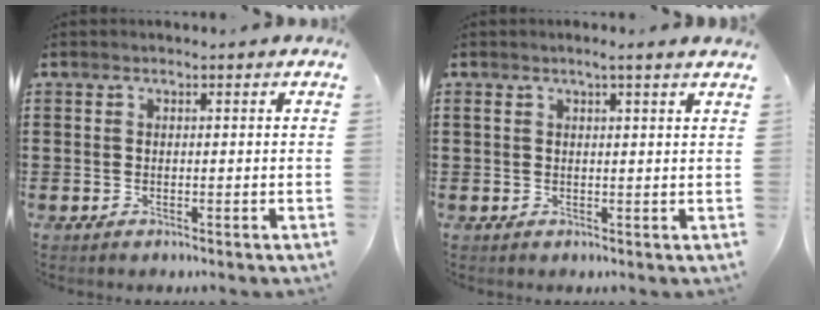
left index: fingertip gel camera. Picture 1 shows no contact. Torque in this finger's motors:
{"motor_torque": [0.09, -0.10, 0.14, 0.03]}